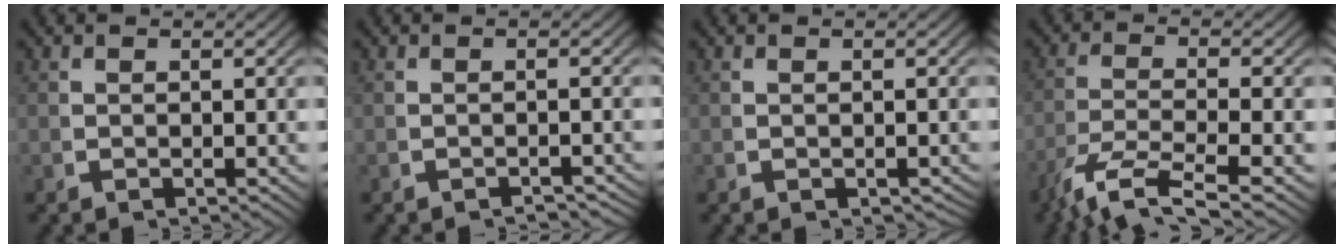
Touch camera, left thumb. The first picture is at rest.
{"total": 2.0, "force": [-1.9, 0.2, 0.3], "torque": [-0.002, -0.003, -0.029]}
{"total": 0.7, "force": [-0.5, 0.4, 0.3], "torque": [-0.005, -0.004, -0.004]}
{"total": 6.2, "force": [-3.1, 2.3, 4.8], "torque": [-0.110, -0.020, -0.041]}